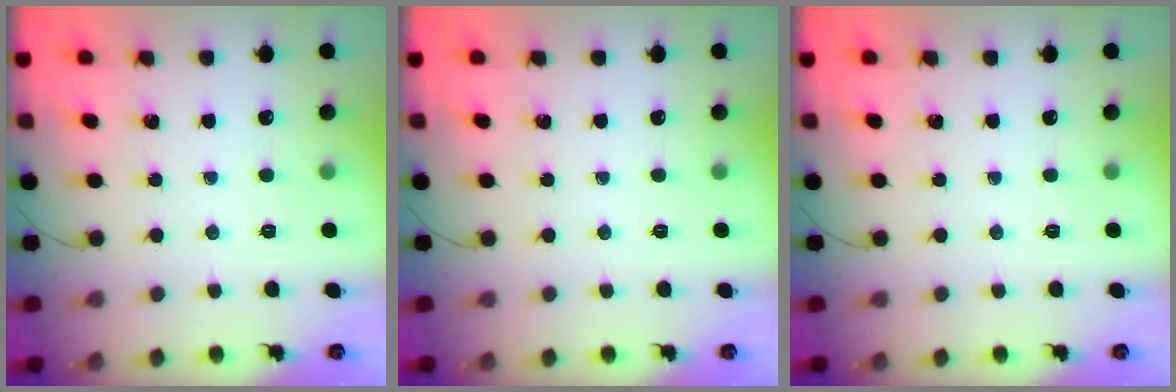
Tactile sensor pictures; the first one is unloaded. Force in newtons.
{"total": 0.0}
{"total": 0.0}